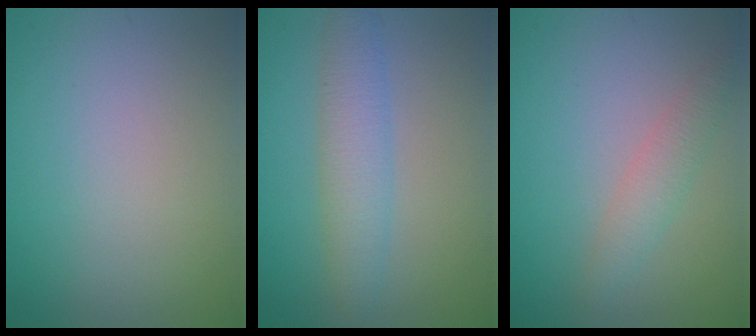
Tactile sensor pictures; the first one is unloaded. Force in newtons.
{"total": 3.4, "press": 3.4, "slide": 0.1}
{"total": 2.0, "press": 2.0, "slide": 0.1}